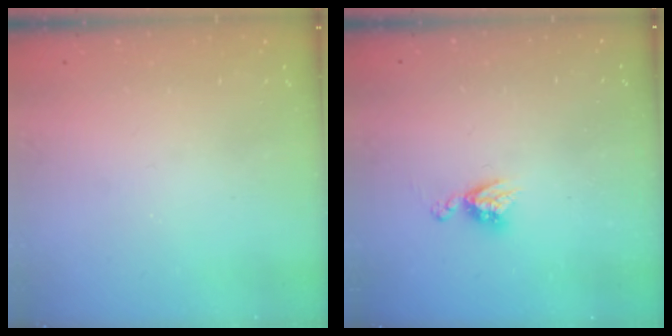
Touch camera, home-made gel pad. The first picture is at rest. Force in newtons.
{"total": 5.3, "press": 5.3, "slide": 0.5}